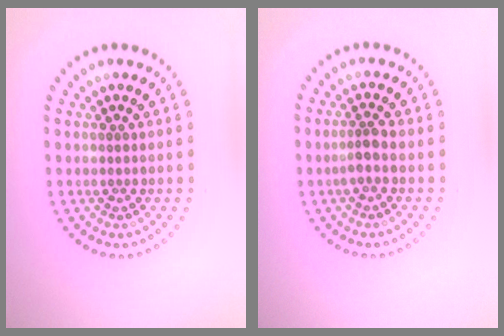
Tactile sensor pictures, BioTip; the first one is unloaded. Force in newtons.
{"total": 1.4, "press": 1.1, "slide": 0.9}